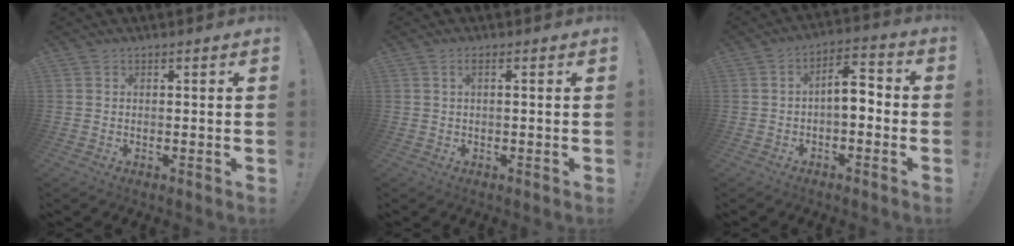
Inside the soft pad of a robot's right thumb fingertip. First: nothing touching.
{"total": 1.3, "force": [0.1, 0.1, 1.3], "torque": [-0.021, 0.001, -0.001]}
{"total": 7.6, "force": [-1.1, 4.1, 6.3], "torque": [-0.093, 0.007, -0.019]}